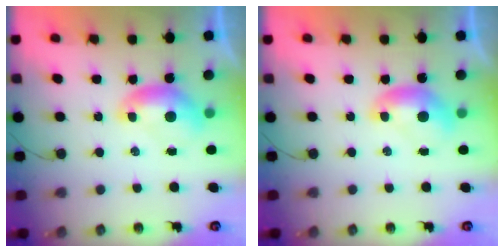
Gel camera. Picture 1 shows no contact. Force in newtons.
{"total": 0.0}